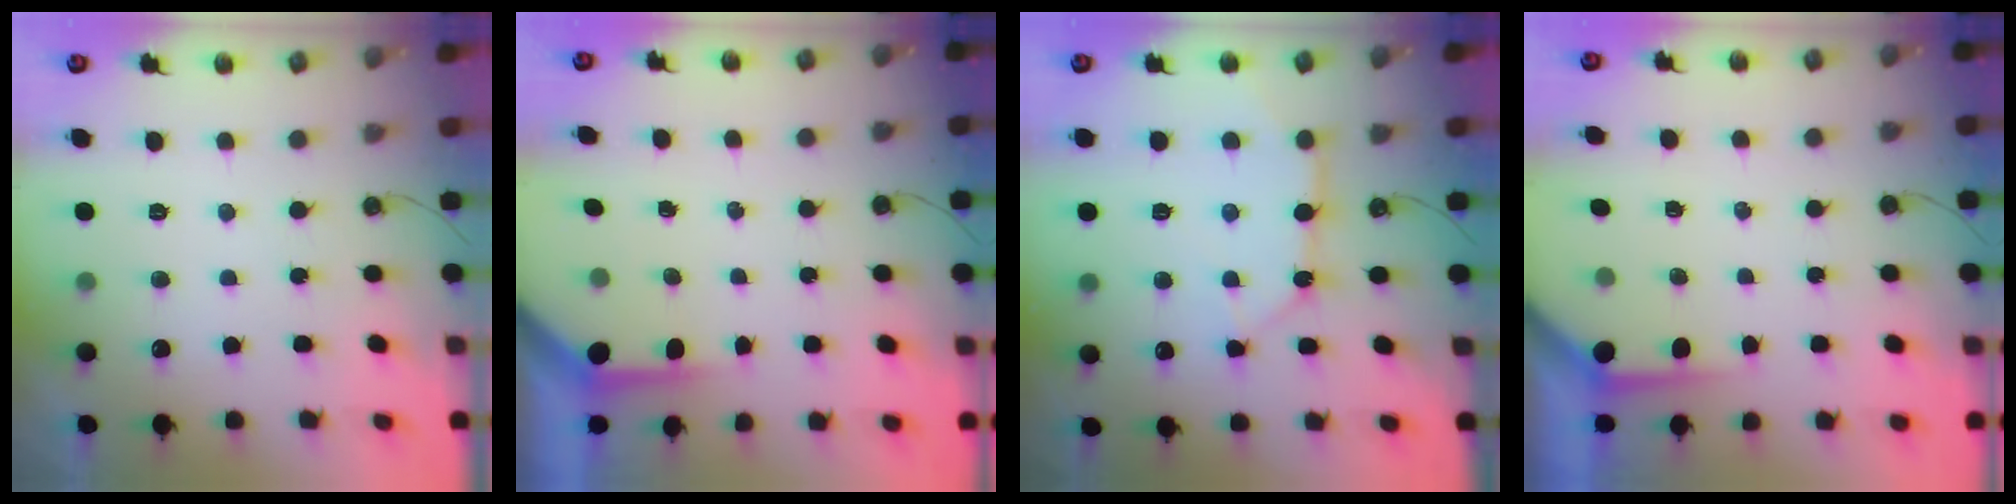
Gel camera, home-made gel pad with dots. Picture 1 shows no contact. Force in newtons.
{"total": 3.7, "press": 3.7, "slide": 0.4}
{"total": 11.4, "press": 11.3, "slide": 1.1}
{"total": 3.2, "press": 3.2, "slide": 0.4}